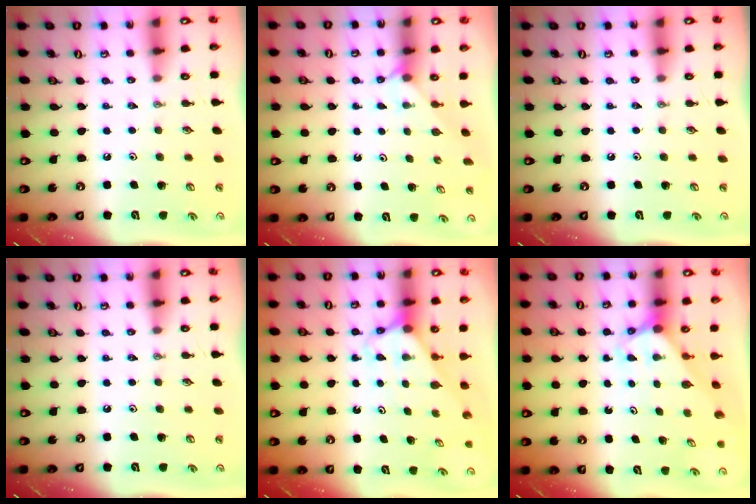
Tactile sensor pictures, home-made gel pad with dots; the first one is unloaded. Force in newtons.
{"total": 2.1, "press": 2.1, "slide": 0.1}
{"total": 0.0}
{"total": 0.0}
{"total": 2.8, "press": 2.8, "slide": 0.1}
{"total": 2.8, "press": 2.8, "slide": 0.2}